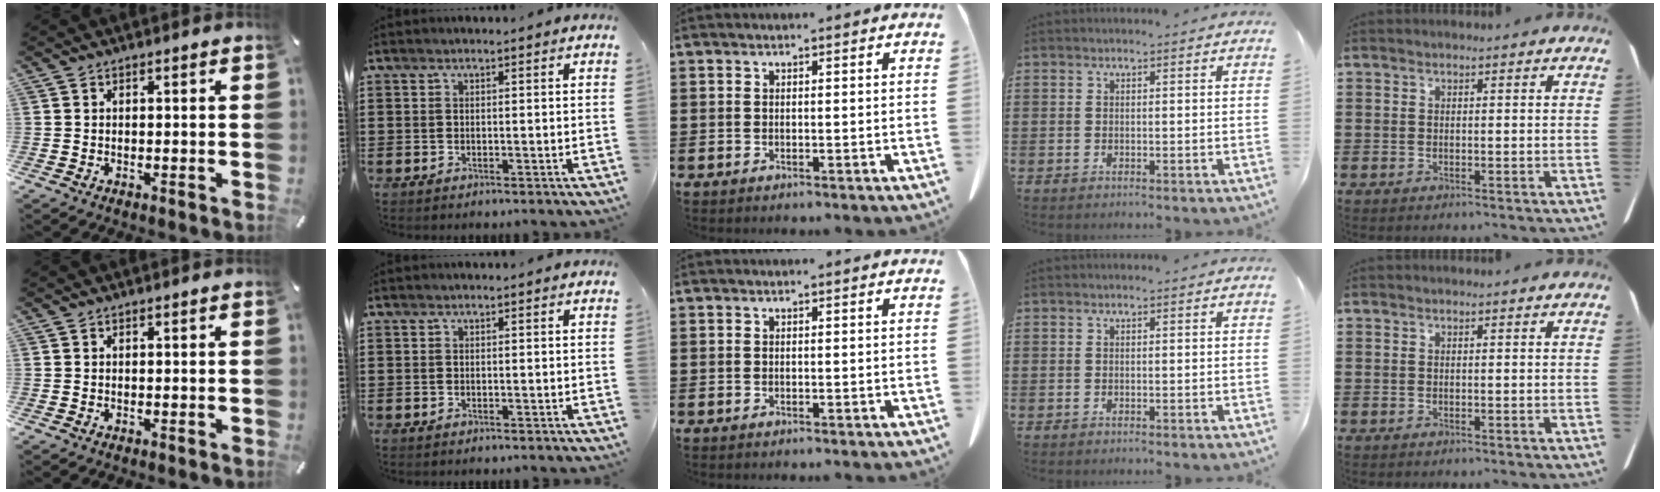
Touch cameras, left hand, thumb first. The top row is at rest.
{}